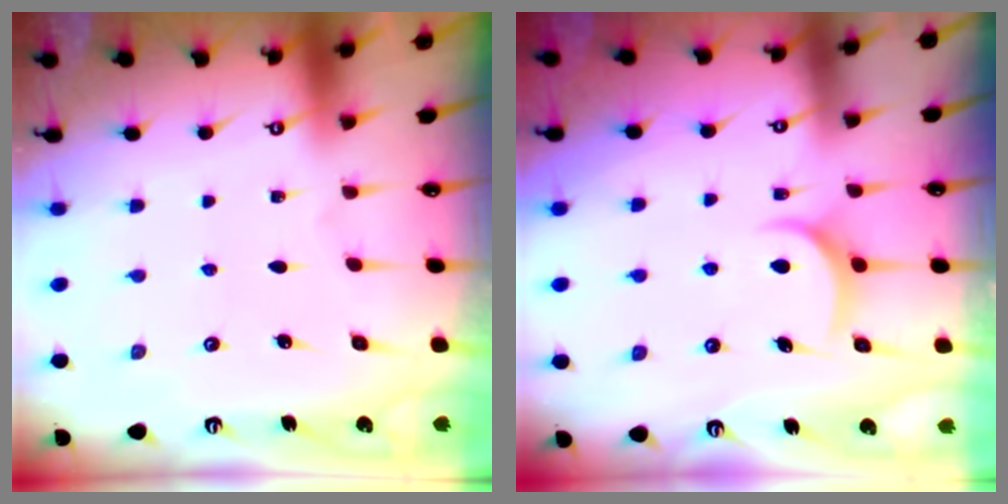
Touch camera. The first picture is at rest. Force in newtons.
{"total": 6.6, "press": 6.6, "slide": 0.3}